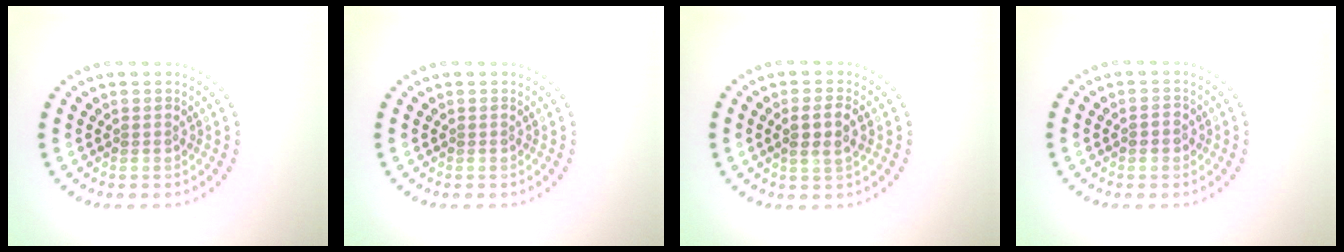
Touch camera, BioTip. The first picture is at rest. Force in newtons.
{"total": 0.0}
{"total": 2.3, "press": 2.2, "slide": 0.8}
{"total": 0.9, "press": 0.9, "slide": 0.2}